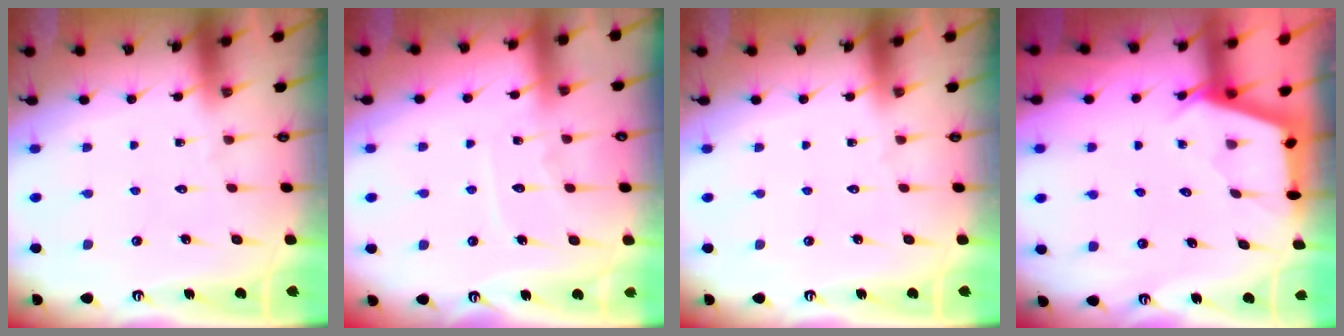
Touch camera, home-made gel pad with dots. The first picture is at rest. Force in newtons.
{"total": 6.2, "press": 6.1, "slide": 0.7}
{"total": 0.0}
{"total": 2.5, "press": 2.5, "slide": 0.3}